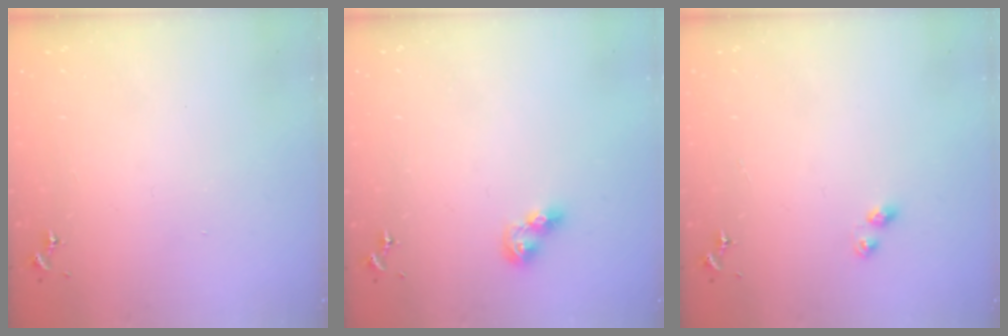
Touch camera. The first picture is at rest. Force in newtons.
{"total": 7.9, "press": 7.9, "slide": 0.9}
{"total": 3.4, "press": 3.4, "slide": 0.6}